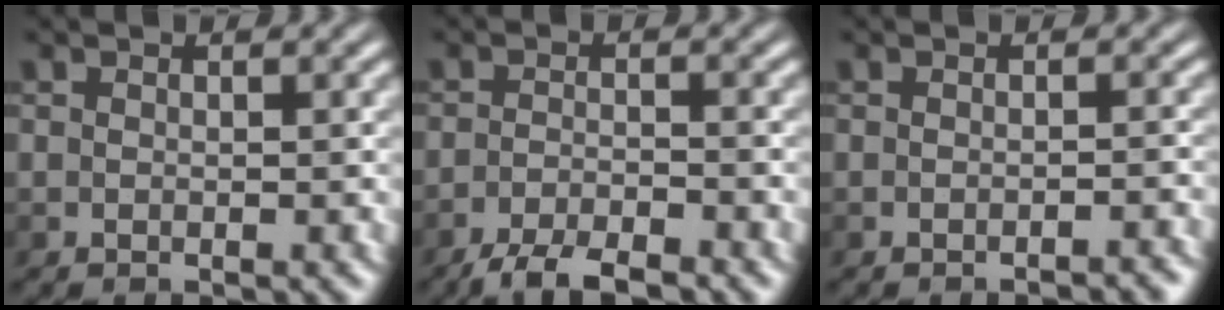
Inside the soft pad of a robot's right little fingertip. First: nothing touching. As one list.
[{"total": 4.2, "force": [-3.7, 0.3, 1.9], "torque": [-0.045, -0.002, -0.074]}, {"total": 1.1, "force": [-1.0, -0.1, 0.3], "torque": [0.003, 0.004, -0.022]}]